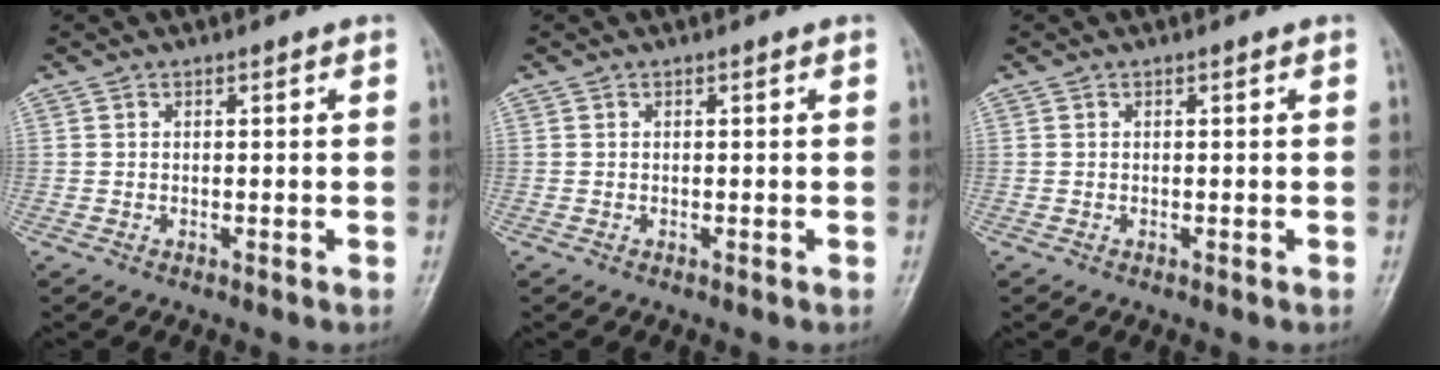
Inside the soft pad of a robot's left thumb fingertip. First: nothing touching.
{"total": 0.0}
{"total": 0.0}